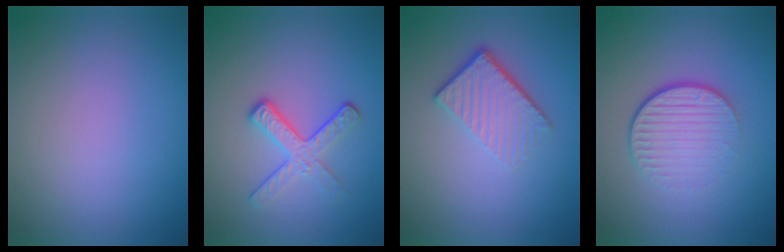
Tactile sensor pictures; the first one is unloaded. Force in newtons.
{"total": 3.2, "press": 2.4, "slide": 2.1}
{"total": 4.3, "press": 2.9, "slide": 3.2}
{"total": 4.6, "press": 2.8, "slide": 3.6}